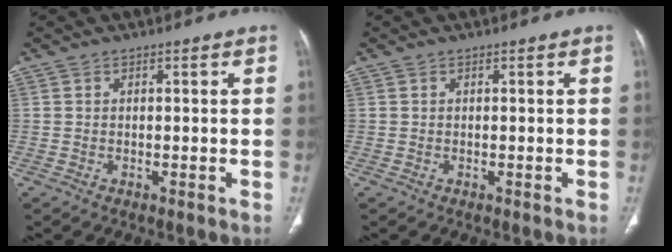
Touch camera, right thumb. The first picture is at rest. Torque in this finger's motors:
{"motor_torque": [0.07, 0.07, -0.18, 0.06, 0.00]}